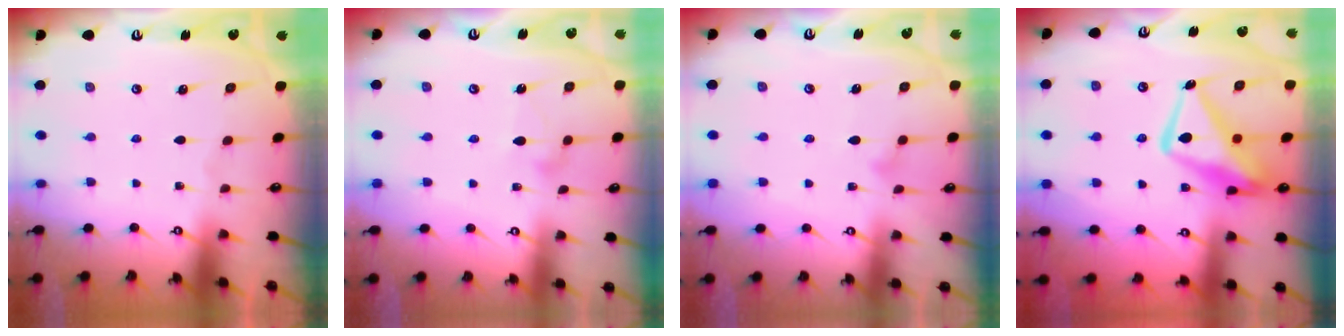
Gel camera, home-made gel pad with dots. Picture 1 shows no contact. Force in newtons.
{"total": 7.4, "press": 7.4, "slide": 0.4}
{"total": 9.8, "press": 9.8, "slide": 0.4}
{"total": 15.1, "press": 15.0, "slide": 1.5}